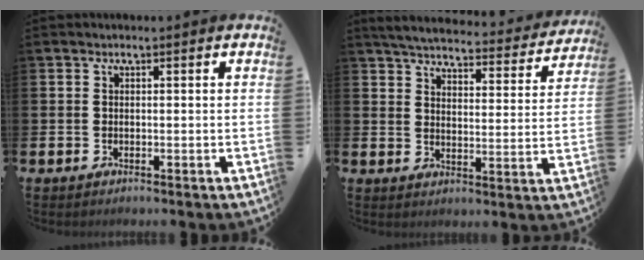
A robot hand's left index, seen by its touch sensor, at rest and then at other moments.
{"total": 4.8, "force": [4.5, 0.9, 1.4], "torque": [-0.043, -0.038, 0.073]}